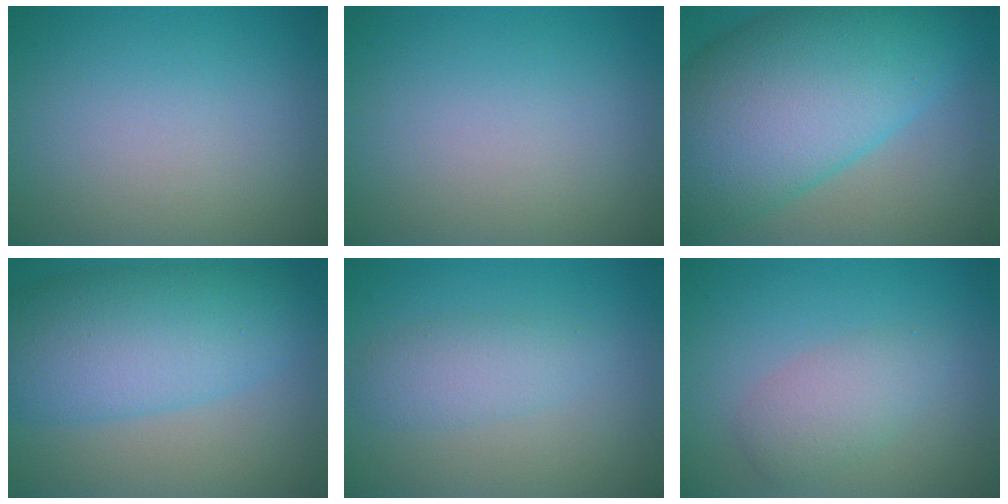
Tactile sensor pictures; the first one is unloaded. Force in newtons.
{"total": 0.0}
{"total": 15.1, "press": 15.1, "slide": 0.4}
{"total": 8.9, "press": 8.9, "slide": 0.1}
{"total": 2.6, "press": 2.6, "slide": 0.1}
{"total": 2.9, "press": 2.9, "slide": 0.1}